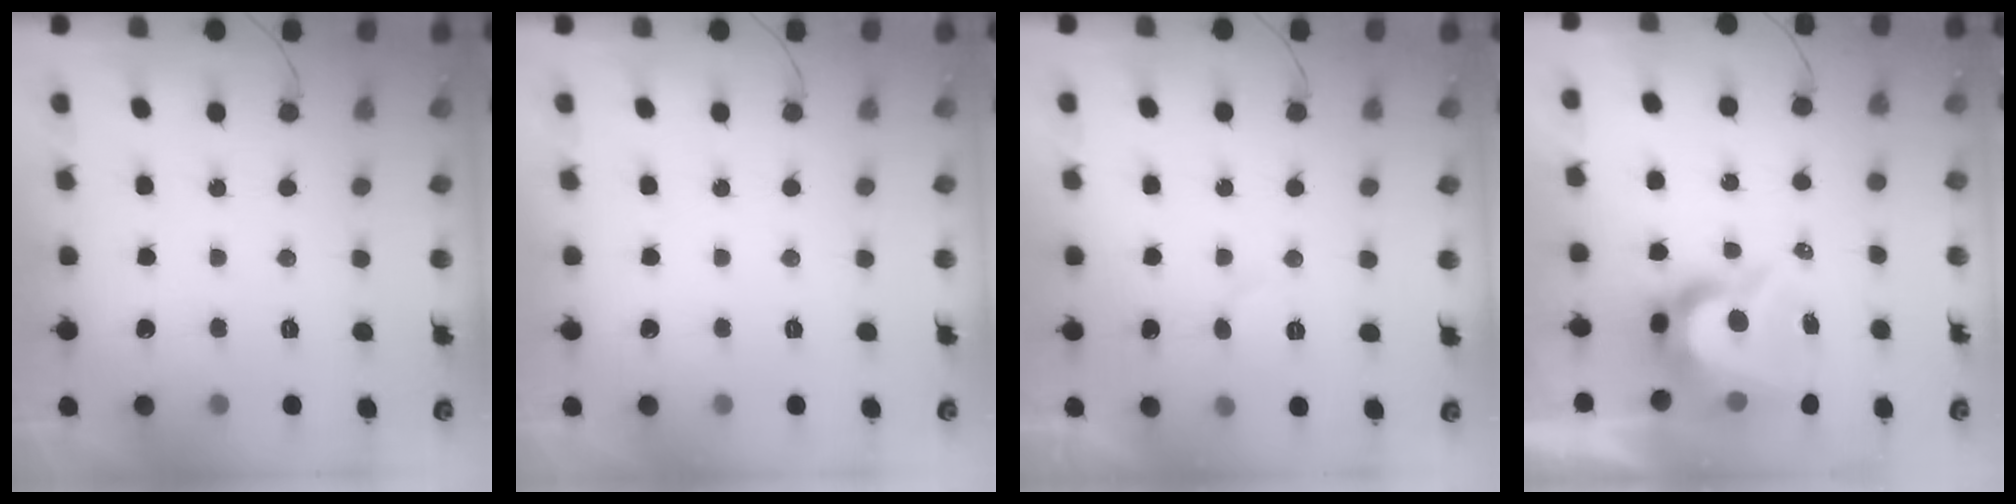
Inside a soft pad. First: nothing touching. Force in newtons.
{"total": 0.0}
{"total": 4.9, "press": 4.9, "slide": 0.5}
{"total": 9.2, "press": 9.2, "slide": 0.9}